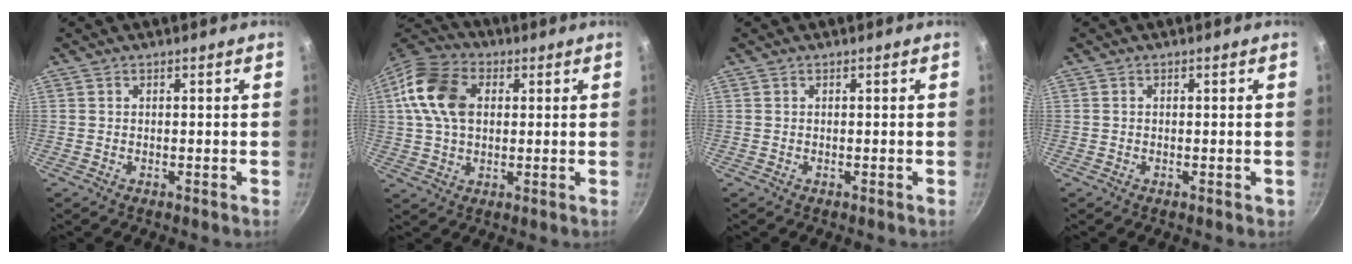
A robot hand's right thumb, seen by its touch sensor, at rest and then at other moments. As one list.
[{"total": 13.4, "force": [2.7, 9.3, 9.3], "torque": [-0.158, 0.011, 0.034]}, {"total": 0.0}, {"total": 0.6, "force": [-0.1, 0.5, 0.3], "torque": [0.000, 0.002, -0.001]}]